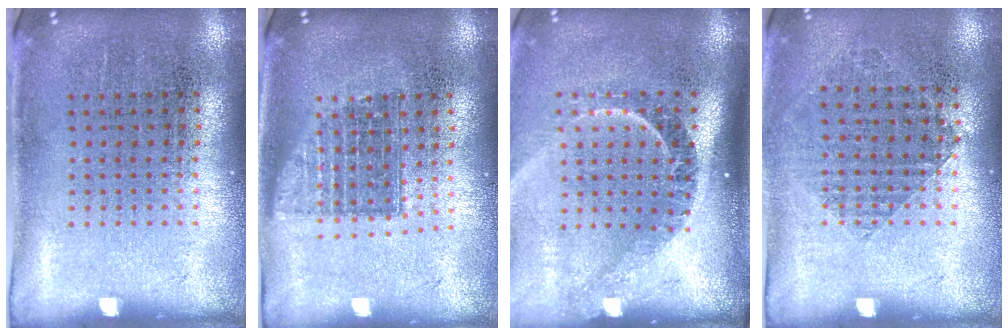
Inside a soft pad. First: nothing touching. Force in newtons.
{"total": 1.4, "press": 1.1, "slide": 0.8}
{"total": 2.4, "press": 1.6, "slide": 1.8}
{"total": 0.9, "press": 0.8, "slide": 0.3}